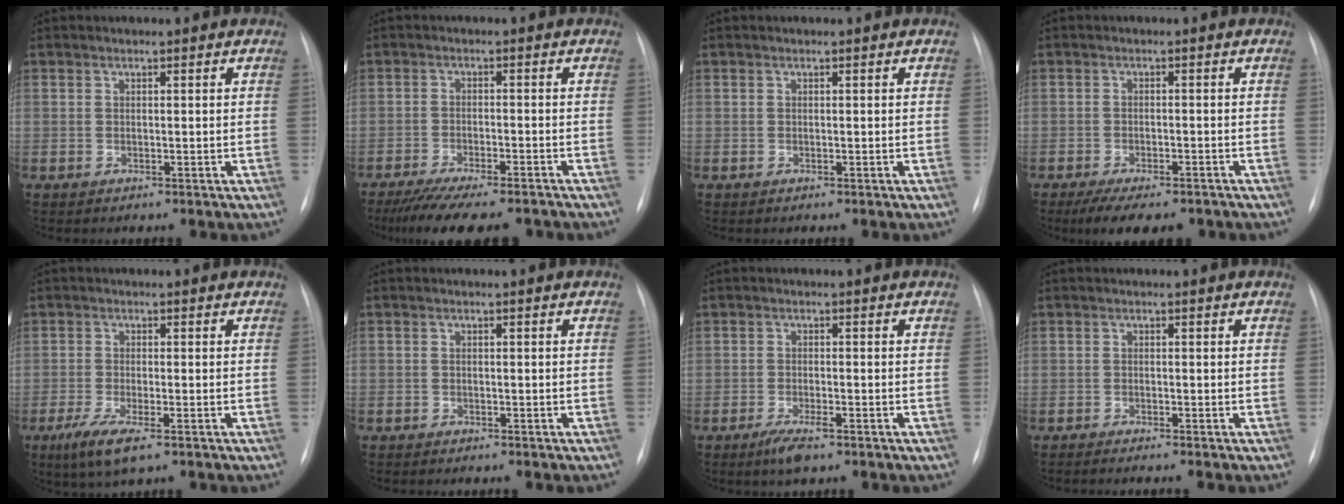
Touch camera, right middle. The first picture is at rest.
{"total": 14.3, "force": [-12.3, 2.3, 6.9], "torque": [-0.117, -0.023, -0.176]}
{"total": 0.0}
{"total": 9.2, "force": [-7.2, 3.1, 4.8], "torque": [-0.064, -0.007, -0.102]}
{"total": 5.3, "force": [-3.1, 0.8, 4.3], "torque": [-0.092, -0.017, -0.056]}
{"total": 2.4, "force": [-2.0, 0.8, 0.9], "torque": [-0.010, -0.002, -0.022]}
{"total": 3.3, "force": [-2.2, 0.7, 2.4], "torque": [-0.052, -0.005, -0.040]}
{"total": 3.3, "force": [-2.9, -0.2, 1.6], "torque": [-0.015, -0.003, -0.040]}